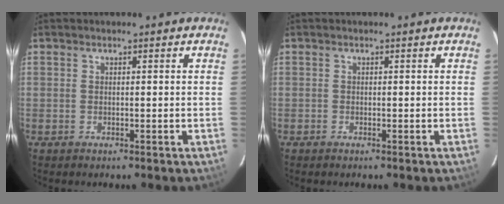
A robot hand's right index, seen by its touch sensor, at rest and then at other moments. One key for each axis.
{"total": 0.0}